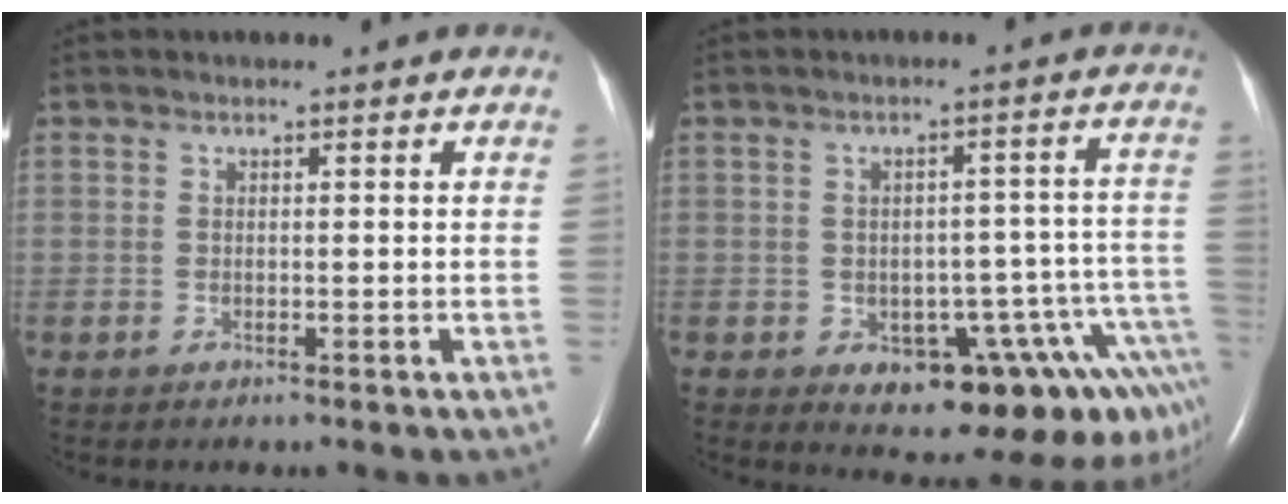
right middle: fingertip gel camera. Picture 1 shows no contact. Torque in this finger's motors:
{"motor_torque": [1.15, -0.99, 0.17, 0.09]}